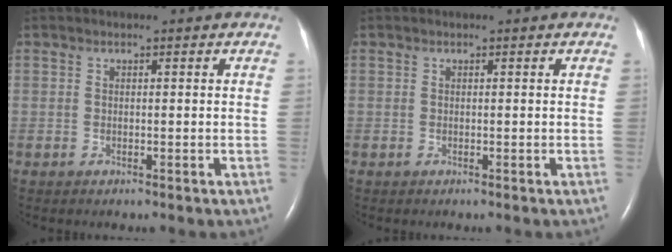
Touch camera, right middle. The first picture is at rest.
{"total": 0.0}